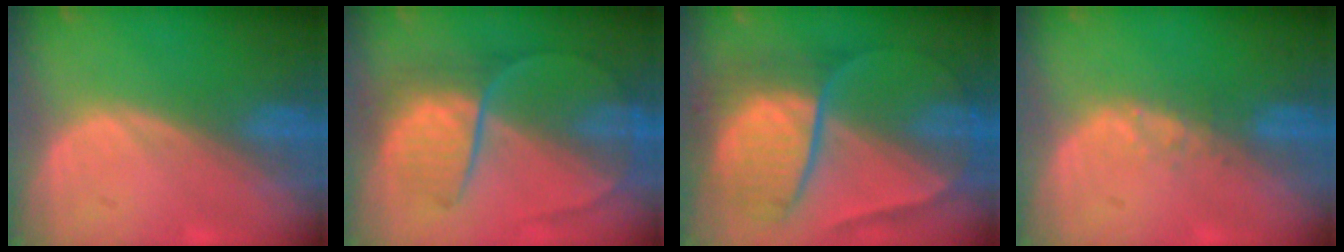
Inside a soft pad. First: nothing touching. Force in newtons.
{"total": 8.1, "press": 7.3, "slide": 3.5}
{"total": 10.4, "press": 10.3, "slide": 1.1}
{"total": 1.4, "press": 1.4, "slide": 0.2}